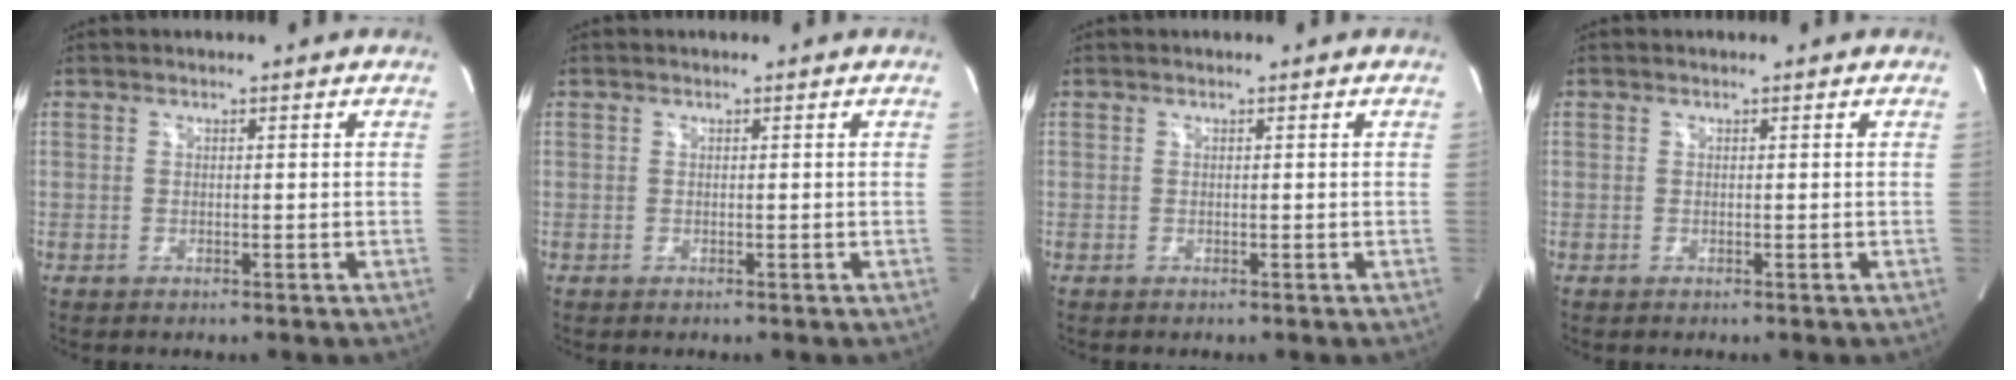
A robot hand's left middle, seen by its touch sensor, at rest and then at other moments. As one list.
[{"total": 0.0}, {"total": 0.0}, {"total": 0.0}]